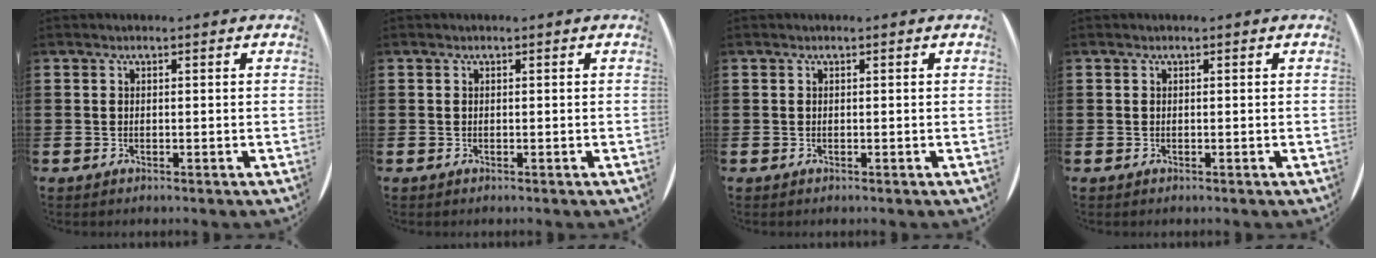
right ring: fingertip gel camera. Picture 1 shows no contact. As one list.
[{"total": 0.0}, {"total": 0.0}, {"total": 0.0}]